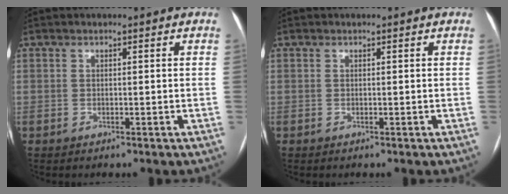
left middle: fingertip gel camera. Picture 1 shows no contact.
{"total": 0.0}